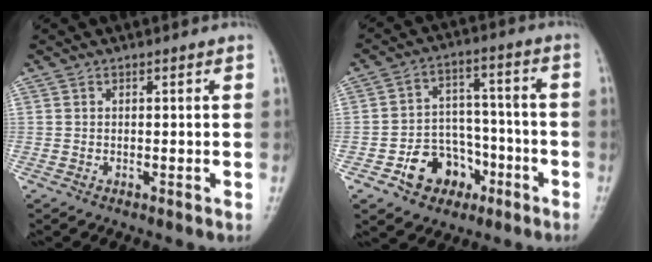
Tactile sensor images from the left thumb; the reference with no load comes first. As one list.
[{"total": 10.8, "force": [-5.3, 8.3, 4.5], "torque": [-0.031, 0.053, -0.081]}]